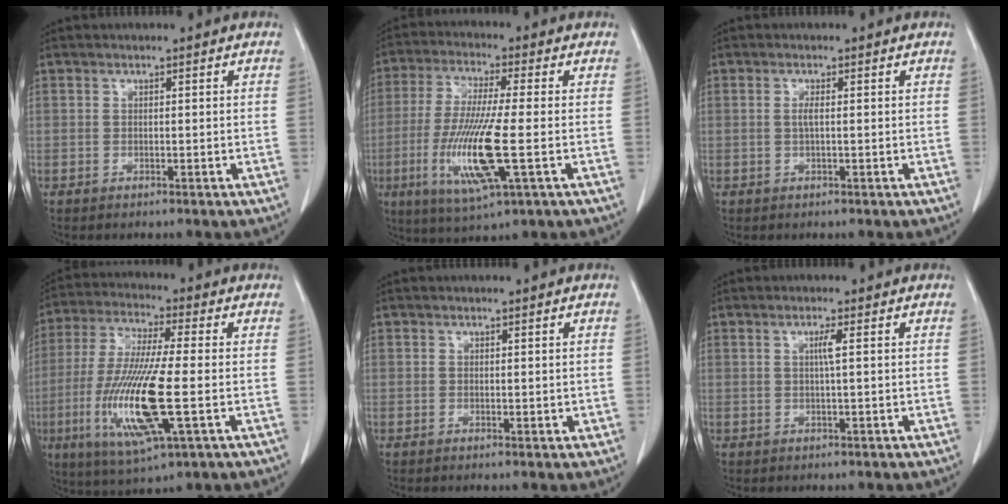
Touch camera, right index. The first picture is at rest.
{"total": 13.2, "force": [-3.2, 0.9, 12.7], "torque": [-0.263, -0.023, -0.061]}
{"total": 1.2, "force": [0.1, 0.1, 1.2], "torque": [-0.029, 0.001, 0.002]}
{"total": 15.8, "force": [-3.6, 1.7, 15.3], "torque": [-0.320, -0.023, -0.065]}
{"total": 0.8, "force": [0.1, 0.4, 0.7], "torque": [-0.008, -0.003, 0.005]}
{"total": 1.7, "force": [0.4, -0.3, 1.6], "torque": [-0.031, 0.001, 0.006]}